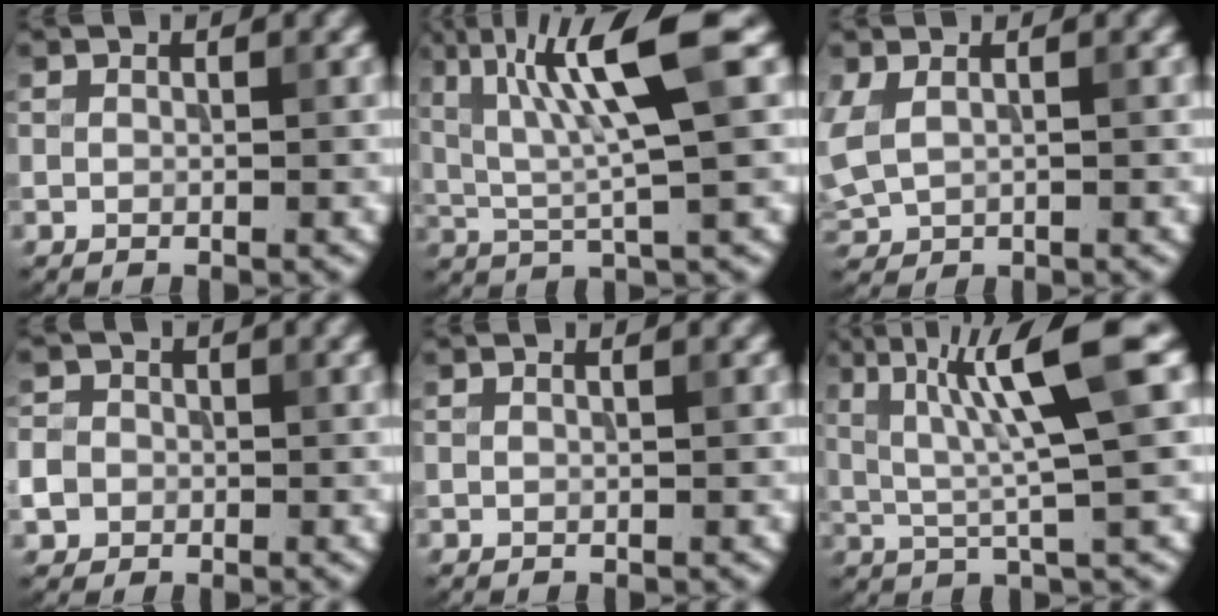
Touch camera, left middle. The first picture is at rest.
{"total": 9.3, "force": [2.9, 1.3, 8.7], "torque": [-0.145, 0.013, 0.053]}
{"total": 2.9, "force": [0.7, 1.9, 2.0], "torque": [-0.058, 0.001, 0.022]}
{"total": 4.5, "force": [-1.2, 4.1, 1.6], "torque": [-0.027, 0.001, -0.042]}
{"total": 0.7, "force": [0.3, 0.3, 0.5], "torque": [-0.004, -0.001, -0.004]}
{"total": 8.9, "force": [2.5, 1.1, 8.4], "torque": [-0.138, 0.016, 0.044]}